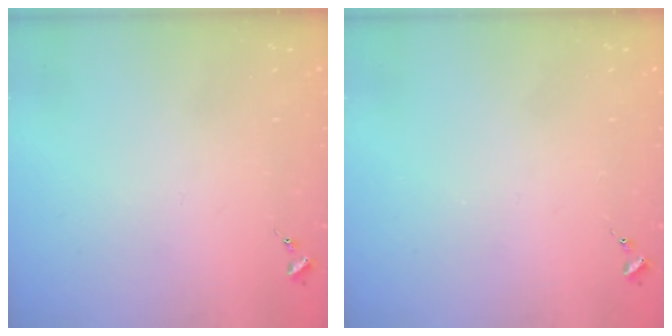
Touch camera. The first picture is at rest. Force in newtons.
{"total": 0.0}